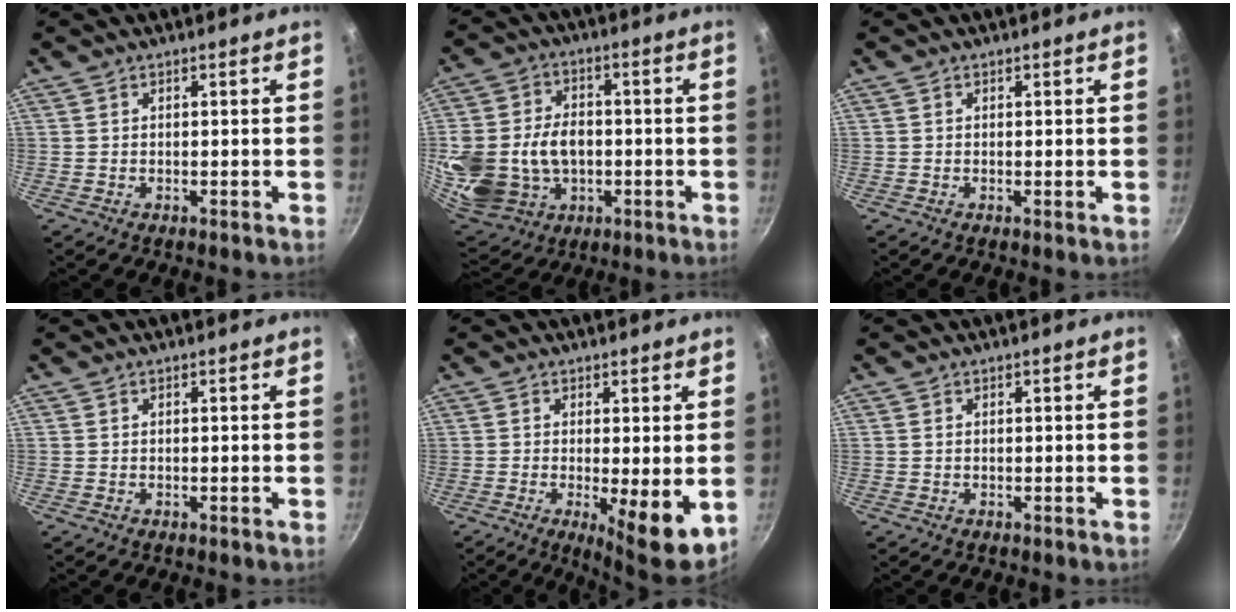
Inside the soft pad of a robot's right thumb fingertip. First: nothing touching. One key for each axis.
{"total": 22.4, "fx": -1.9, "fy": 17.4, "fz": 13.9, "tx": -0.309, "ty": 0.020, "tz": -0.015}
{"total": 0.0}
{"total": 0.0}
{"total": 8.5, "fx": -1.1, "fy": 2.1, "fz": 8.2, "tx": -0.108, "ty": -0.018, "tz": -0.007}
{"total": 0.0}